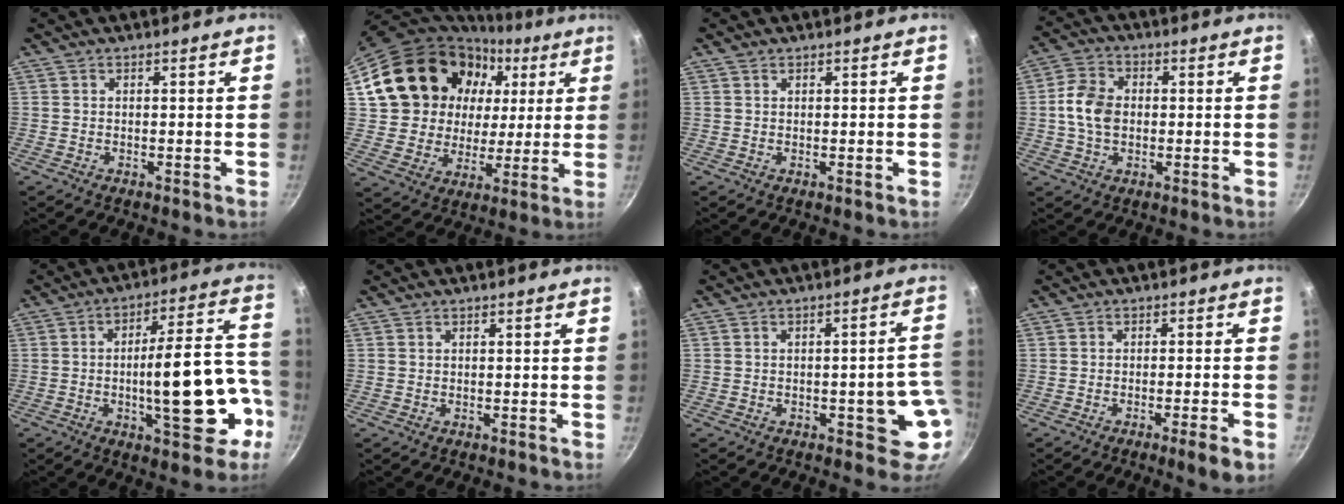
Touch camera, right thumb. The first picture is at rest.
{"total": 22.6, "force": [8.0, 18.2, 10.6], "torque": [-0.180, 0.022, 0.151]}
{"total": 0.7, "force": [0.5, 0.4, 0.2], "torque": [-0.006, 0.000, 0.011]}
{"total": 7.9, "force": [0.0, 5.8, 5.4], "torque": [-0.090, 0.014, -0.009]}
{"total": 19.0, "force": [-5.2, 6.7, 17.0], "torque": [-0.215, 0.048, -0.068]}
{"total": 0.0}
{"total": 9.1, "force": [-2.1, 3.7, 8.0], "torque": [-0.050, 0.026, -0.024]}
{"total": 4.8, "force": [-2.4, 0.4, 4.1], "torque": [-0.061, 0.010, -0.032]}